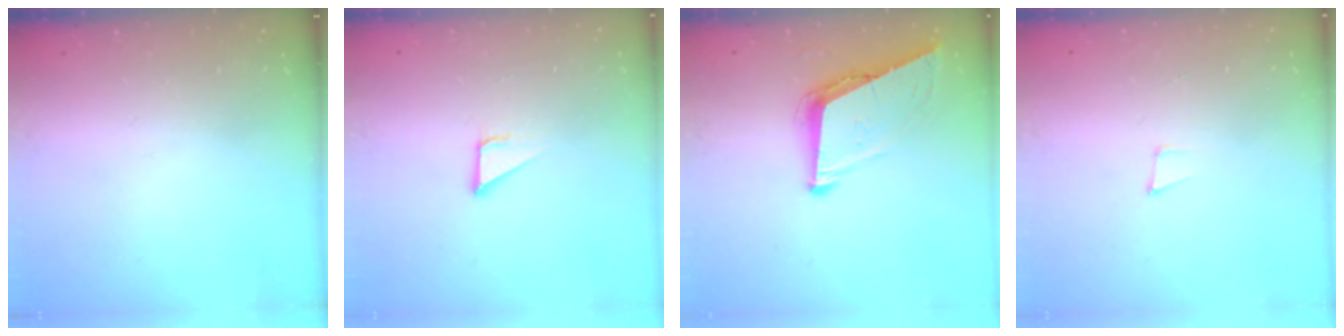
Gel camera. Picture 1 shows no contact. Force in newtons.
{"total": 2.1, "press": 2.1, "slide": 0.0}
{"total": 9.0, "press": 8.6, "slide": 2.6}
{"total": 5.0, "press": 4.2, "slide": 2.7}